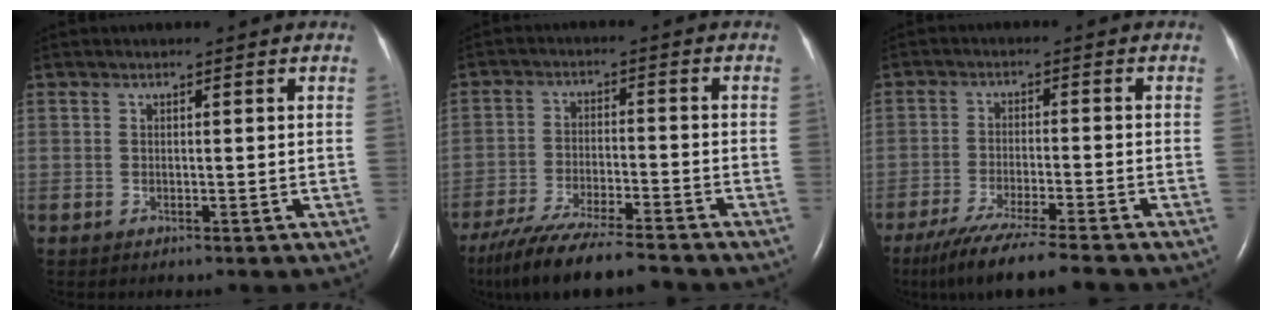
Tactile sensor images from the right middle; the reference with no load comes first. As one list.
[{"total": 14.0, "force": [-12.1, 1.2, 6.9], "torque": [-0.123, -0.030, -0.200]}, {"total": 10.4, "force": [-8.8, -0.6, 5.5], "torque": [-0.087, -0.035, -0.147]}]